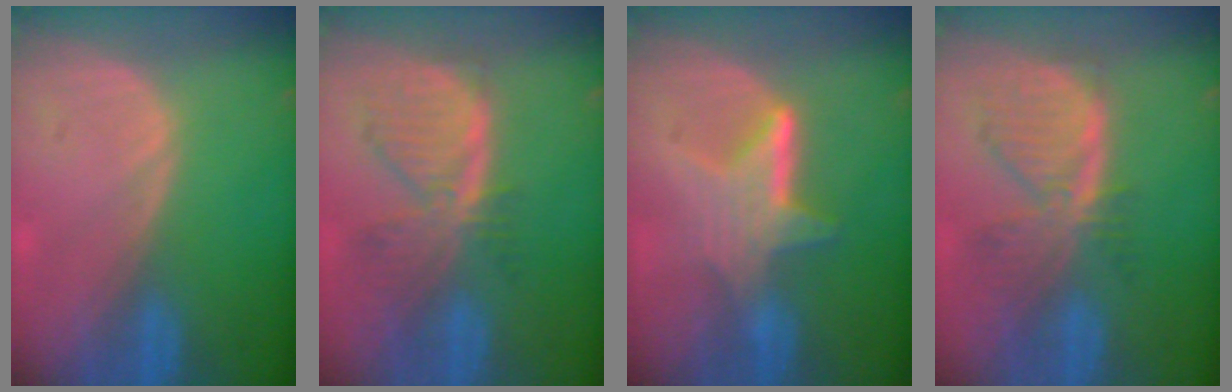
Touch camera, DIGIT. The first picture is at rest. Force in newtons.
{"total": 8.1, "press": 7.0, "slide": 4.1}
{"total": 6.5, "press": 5.9, "slide": 2.8}
{"total": 8.1, "press": 7.0, "slide": 4.1}